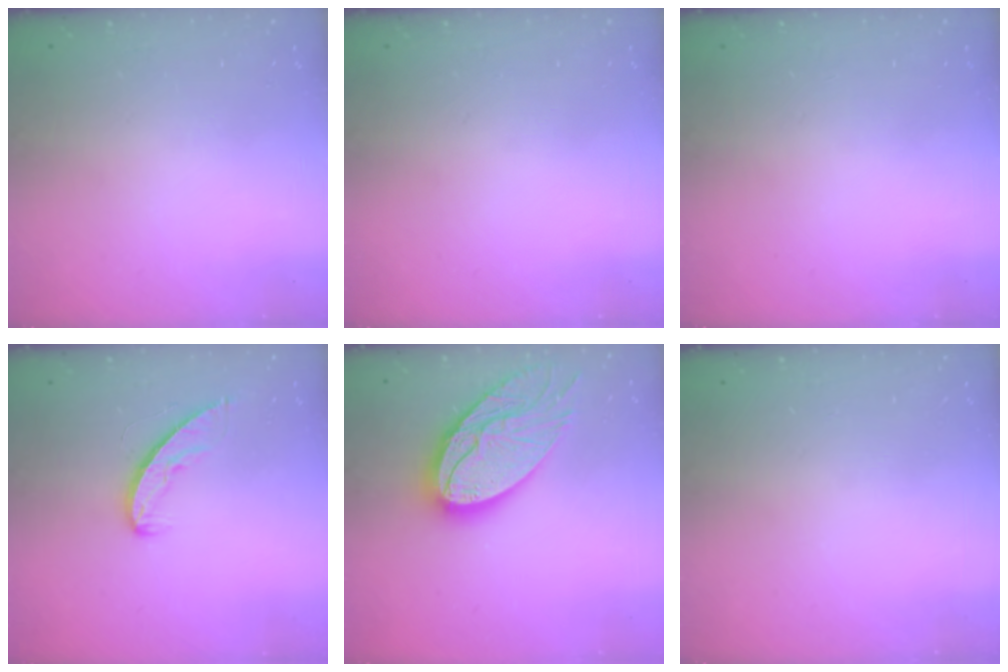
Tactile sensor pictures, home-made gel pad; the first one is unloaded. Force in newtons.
{"total": 0.0}
{"total": 0.0}
{"total": 6.1, "press": 6.1, "slide": 0.5}
{"total": 20.5, "press": 20.5, "slide": 2.0}
{"total": 0.0}